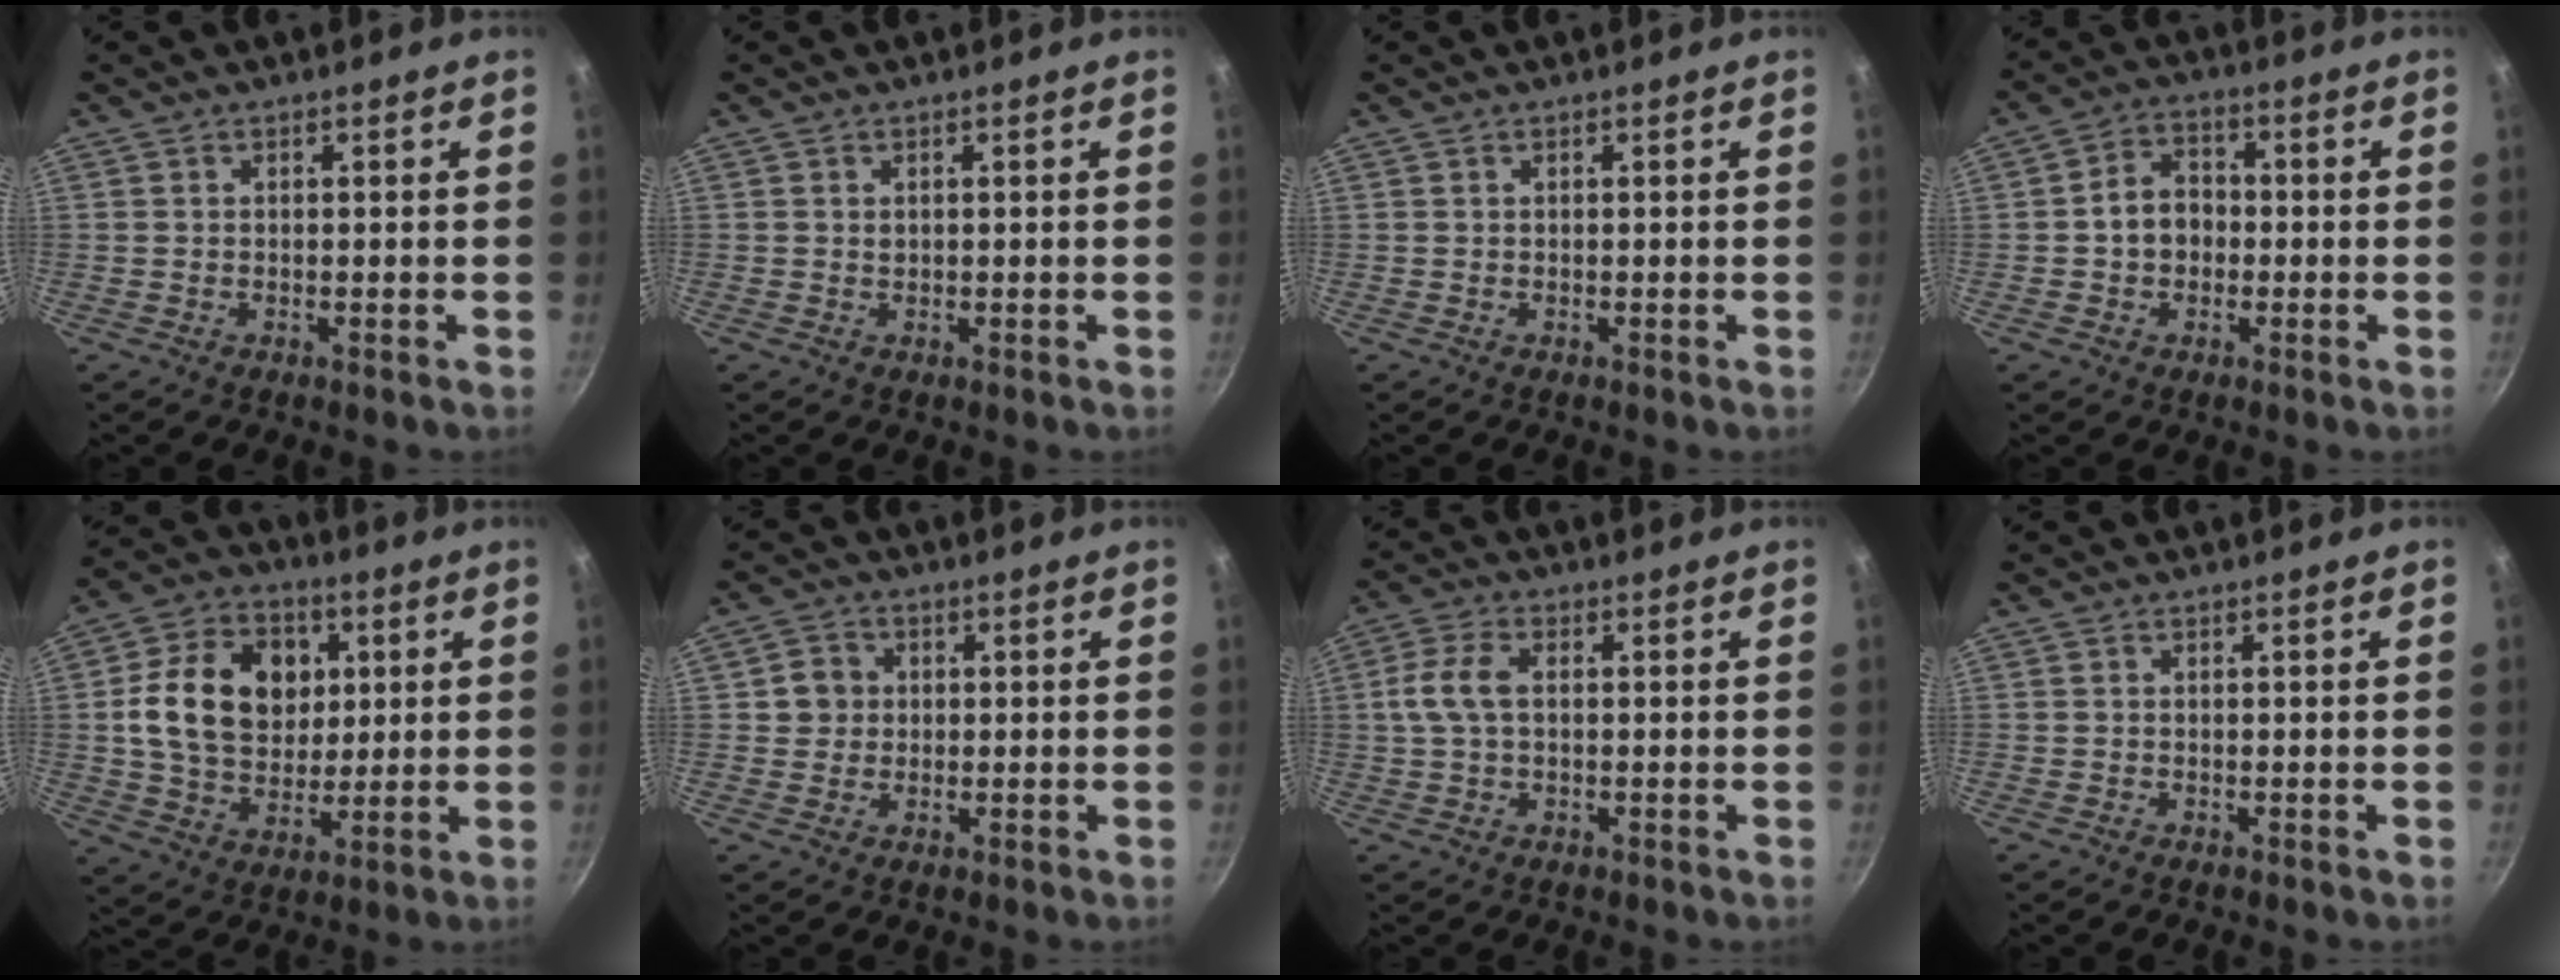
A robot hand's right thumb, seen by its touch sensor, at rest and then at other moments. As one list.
[{"total": 0.7, "force": [0.2, 0.6, 0.3], "torque": [-0.004, 0.000, 0.004]}, {"total": 0.0}, {"total": 7.0, "force": [-0.7, 5.5, 4.2], "torque": [-0.044, 0.019, -0.020]}, {"total": 17.5, "force": [3.2, 13.3, 10.8], "torque": [-0.164, 0.005, 0.051]}, {"total": 4.2, "force": [0.4, 4.0, 1.3], "torque": [0.005, 0.006, -0.001]}, {"total": 6.1, "force": [0.5, 3.7, 4.9], "torque": [-0.104, 0.015, 0.004]}, {"total": 0.0}]